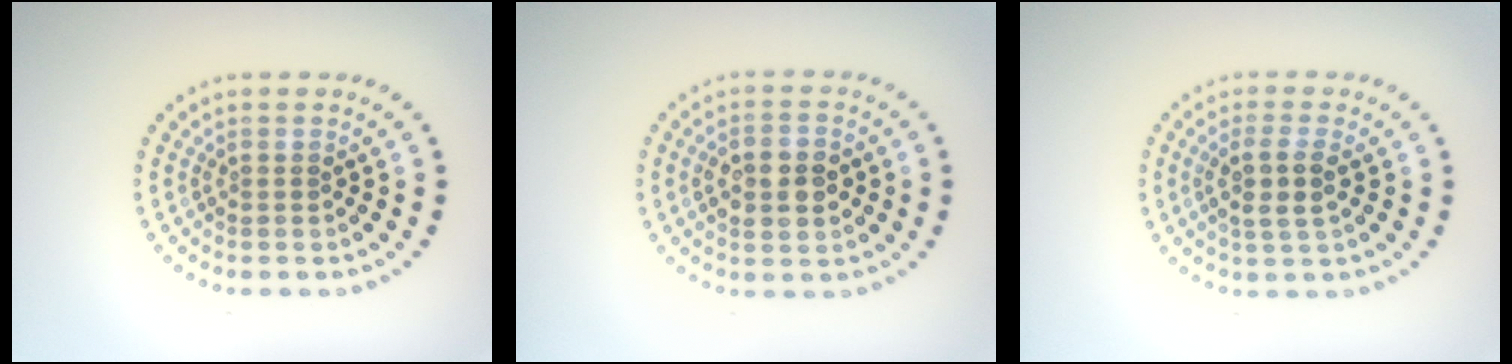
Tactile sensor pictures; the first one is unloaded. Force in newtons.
{"total": 4.3, "press": 4.3, "slide": 0.3}
{"total": 2.9, "press": 2.6, "slide": 1.2}